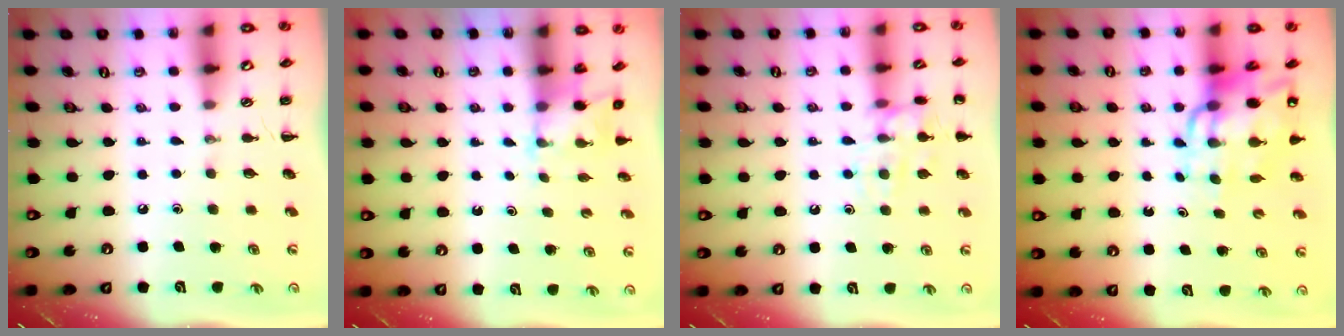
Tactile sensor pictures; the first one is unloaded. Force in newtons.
{"total": 2.3, "press": 2.2, "slide": 0.7}
{"total": 11.8, "press": 11.7, "slide": 0.6}
{"total": 13.4, "press": 12.8, "slide": 4.1}